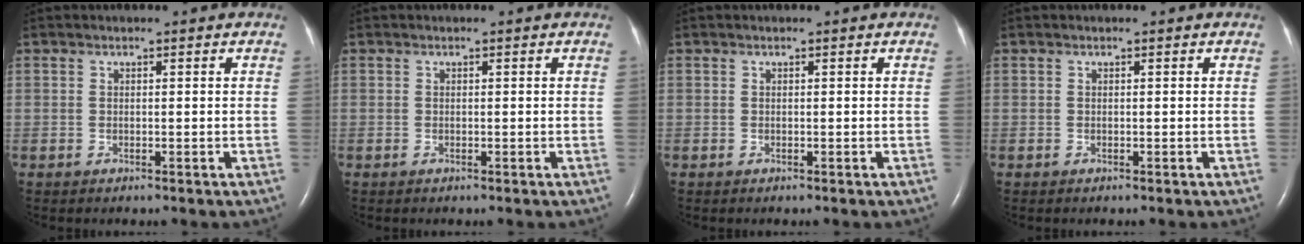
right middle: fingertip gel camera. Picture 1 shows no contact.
{"total": 0.0}
{"total": 0.0}
{"total": 0.0}